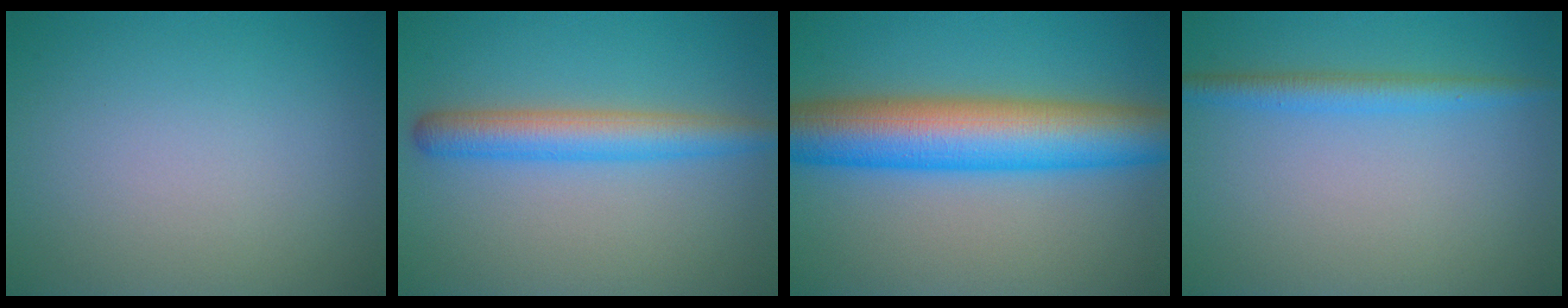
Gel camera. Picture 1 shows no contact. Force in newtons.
{"total": 4.3, "press": 4.3, "slide": 0.1}
{"total": 10.5, "press": 10.4, "slide": 0.1}
{"total": 2.4, "press": 2.4, "slide": 0.2}